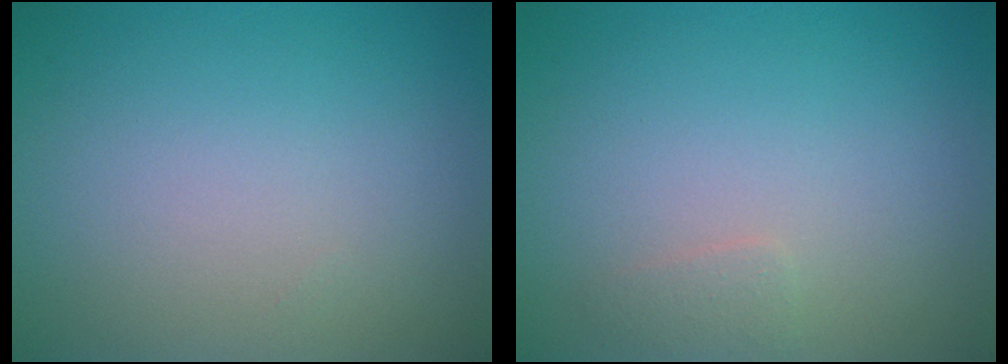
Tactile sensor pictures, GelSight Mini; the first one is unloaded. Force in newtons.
{"total": 0.9, "press": 0.9, "slide": 0.0}